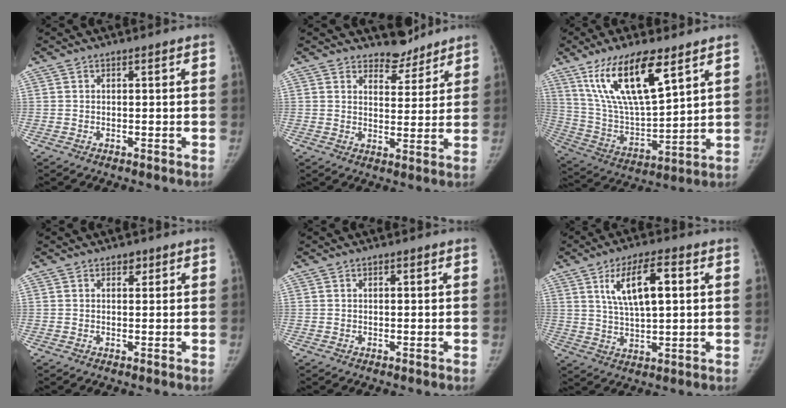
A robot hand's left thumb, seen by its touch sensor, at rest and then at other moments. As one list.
[{"total": 5.7, "force": [5.1, 2.5, 0.4], "torque": [0.021, -0.045, 0.080]}, {"total": 18.5, "force": [10.4, 5.8, 14.2], "torque": [-0.251, -0.045, 0.206]}, {"total": 1.6, "force": [1.0, 1.1, 0.7], "torque": [0.002, -0.004, 0.011]}, {"total": 0.9, "force": [0.4, 0.5, 0.7], "torque": [-0.010, 0.000, 0.005]}, {"total": 11.1, "force": [3.5, 4.2, 9.7], "torque": [-0.159, -0.003, 0.064]}]